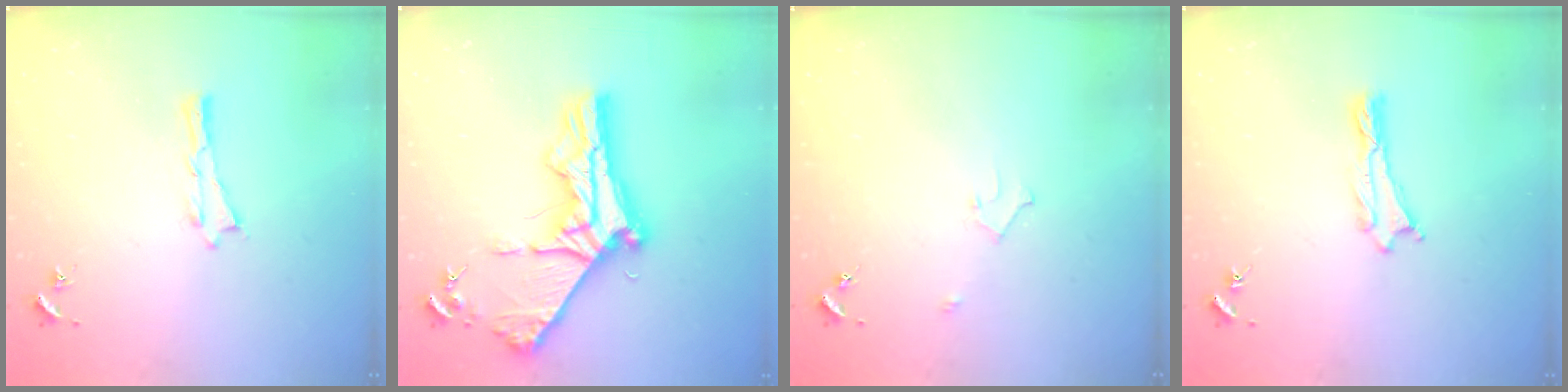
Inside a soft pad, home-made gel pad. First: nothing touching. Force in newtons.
{"total": 10.0, "press": 9.9, "slide": 1.3}
{"total": 2.2, "press": 2.2, "slide": 0.2}
{"total": 0.0}